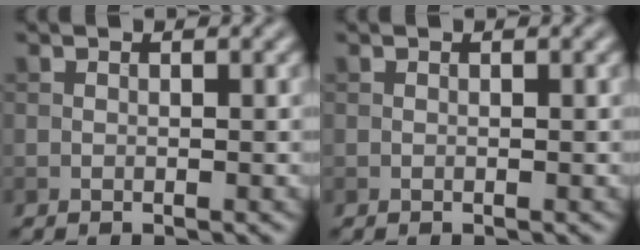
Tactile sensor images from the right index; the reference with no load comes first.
{"total": 0.0}